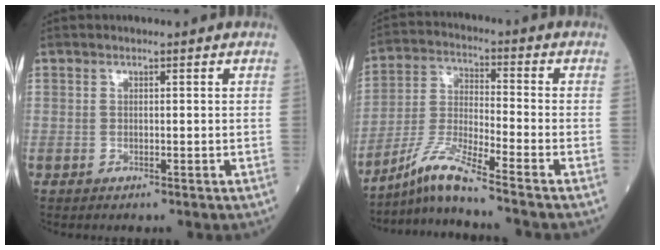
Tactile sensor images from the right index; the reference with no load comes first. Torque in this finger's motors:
{"motor_torque": [-0.22, -0.23, 0.11, 0.04]}